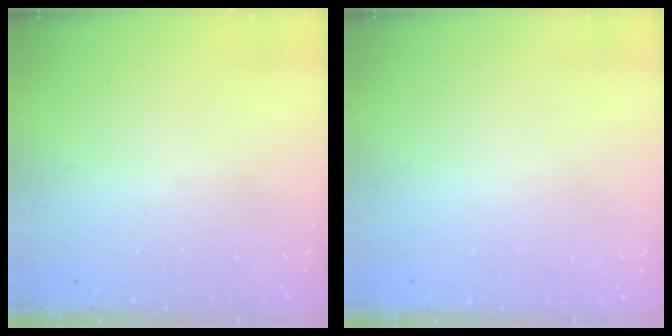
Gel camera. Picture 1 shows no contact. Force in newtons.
{"total": 1.8, "press": 1.8, "slide": 0.1}